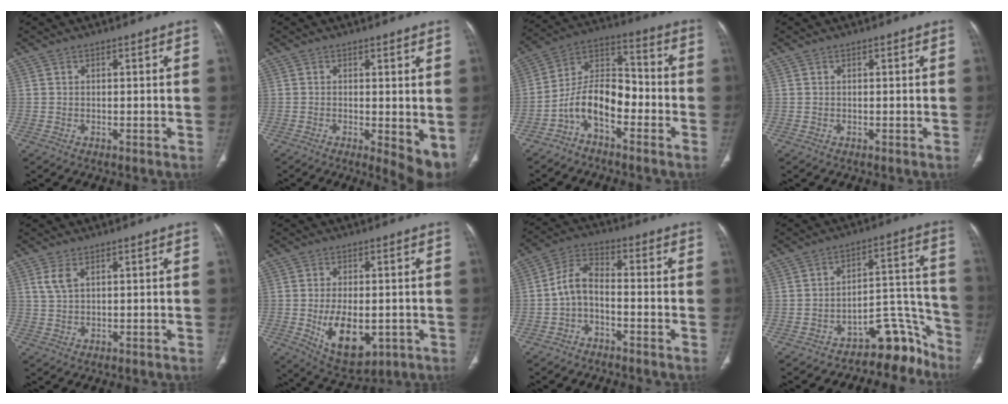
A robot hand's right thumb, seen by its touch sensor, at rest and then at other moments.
{"total": 6.4, "force": [-0.5, 2.4, 6.0], "torque": [-0.076, -0.017, -0.005]}
{"total": 11.2, "force": [-4.9, 6.0, 8.1], "torque": [-0.136, 0.073, -0.099]}
{"total": 0.0}
{"total": 2.8, "force": [1.4, 1.3, 2.1], "torque": [-0.048, 0.003, 0.036]}
{"total": 11.4, "force": [-2.3, 6.4, 9.2], "torque": [-0.133, -0.010, -0.018]}
{"total": 6.2, "force": [-2.1, 3.4, 4.8], "torque": [-0.091, 0.034, -0.052]}
{"total": 11.5, "force": [-9.4, 5.1, 4.2], "torque": [0.000, 0.139, -0.138]}